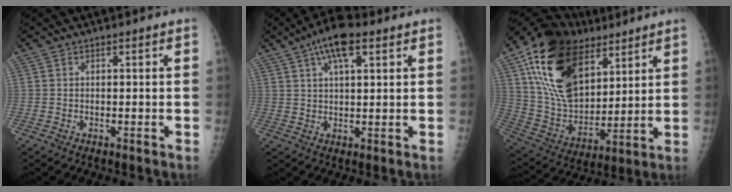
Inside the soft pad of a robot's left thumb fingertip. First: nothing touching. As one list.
[{"total": 8.8, "force": [4.6, 3.4, 6.7], "torque": [-0.106, 0.002, 0.077]}, {"total": 26.1, "force": [12.5, 15.5, 16.8], "torque": [-0.279, -0.024, 0.228]}]